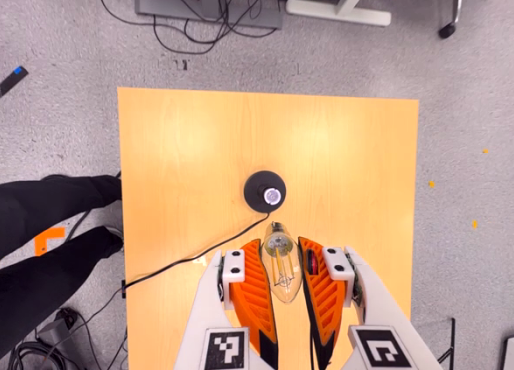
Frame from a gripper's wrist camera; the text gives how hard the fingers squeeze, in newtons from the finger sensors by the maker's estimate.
{"total": 21.2, "left": 25.5, "right": 17.0}